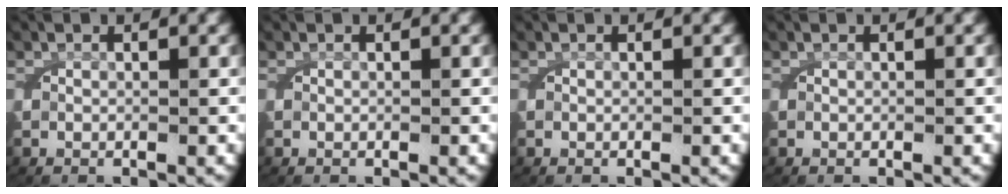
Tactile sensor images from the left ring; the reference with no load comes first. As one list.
[{"total": 0.0}, {"total": 0.0}, {"total": 0.0}]